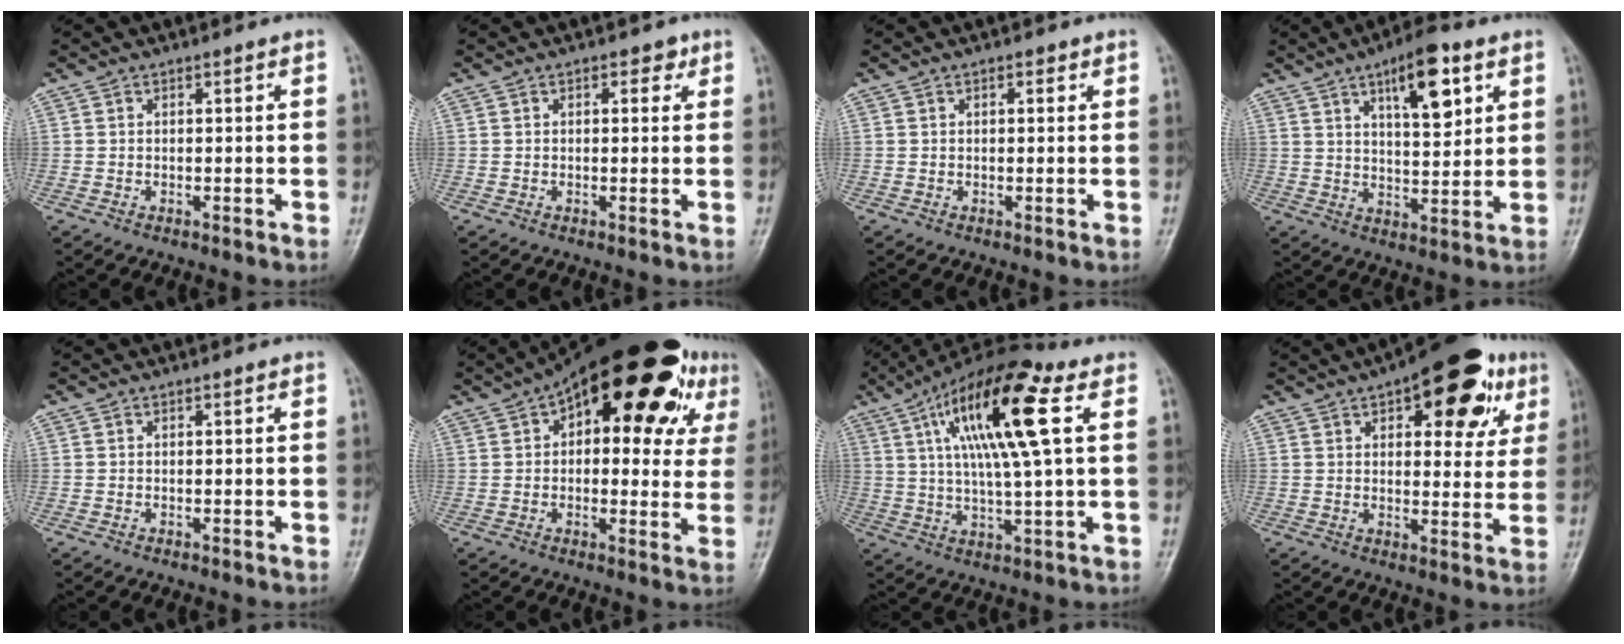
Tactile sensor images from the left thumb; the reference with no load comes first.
{"total": 2.0, "force": [0.9, 1.3, 1.2], "torque": [-0.001, 0.000, 0.008]}
{"total": 1.0, "force": [0.5, 0.5, 0.7], "torque": [-0.005, 0.000, 0.003]}
{"total": 11.7, "force": [5.6, 4.3, 9.3], "torque": [-0.121, -0.026, 0.087]}
{"total": 0.0}
{"total": 23.4, "force": [10.3, 11.0, 17.9], "torque": [-0.223, 0.017, 0.142]}
{"total": 17.9, "force": [5.7, 3.9, 16.5], "torque": [-0.303, 0.007, 0.091]}
{"total": 18.7, "force": [9.0, 8.5, 14.0], "torque": [-0.140, -0.013, 0.117]}